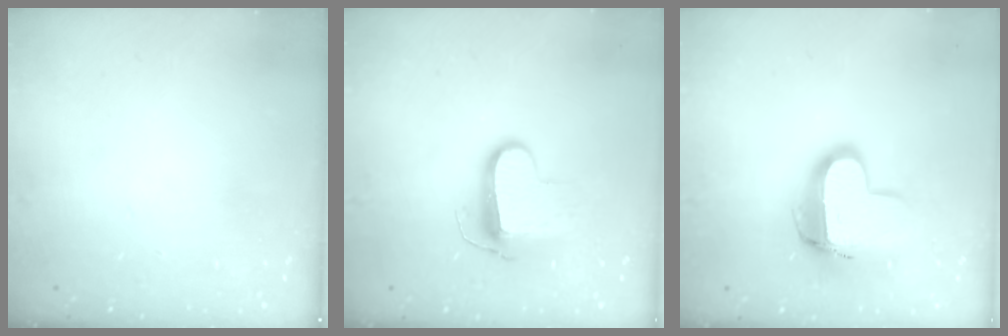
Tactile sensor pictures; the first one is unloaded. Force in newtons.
{"total": 10.1, "press": 10.1, "slide": 0.5}
{"total": 13.0, "press": 13.0, "slide": 1.2}